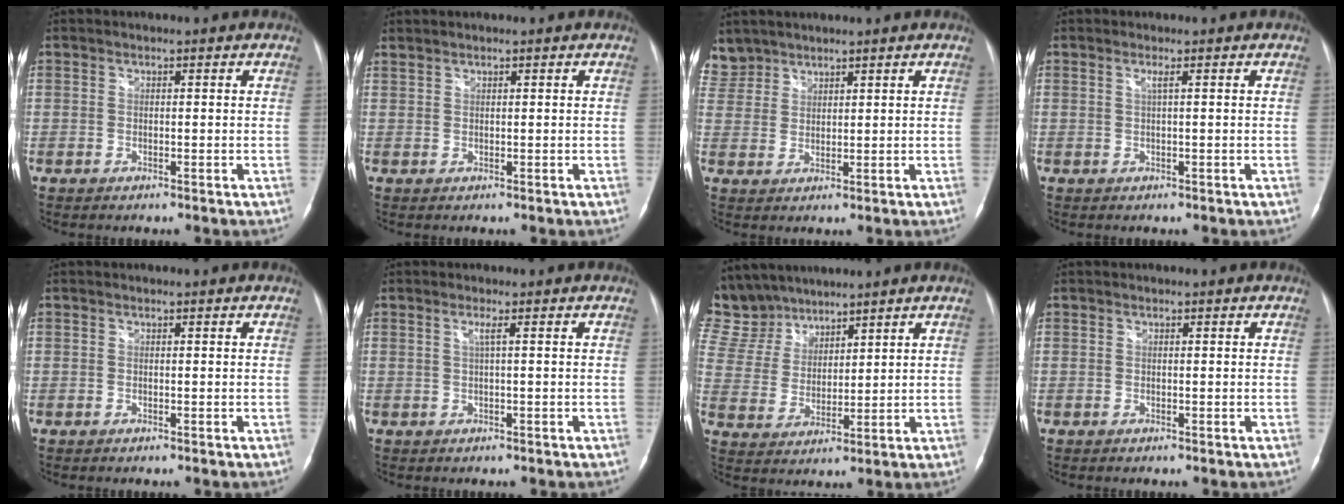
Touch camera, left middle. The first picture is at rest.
{"total": 5.6, "force": [4.8, 0.4, 2.9], "torque": [-0.091, 0.018, 0.116]}
{"total": 5.0, "force": [4.3, 2.5, -0.4], "torque": [0.012, 0.010, 0.091]}
{"total": 0.7, "force": [0.2, -0.2, 0.6], "torque": [-0.017, 0.000, 0.006]}
{"total": 0.0}
{"total": 1.0, "force": [0.2, -0.3, 0.9], "torque": [-0.022, 0.001, 0.004]}
{"total": 12.2, "force": [10.6, 5.7, 1.9], "torque": [-0.064, 0.024, 0.225]}
{"total": 0.0}